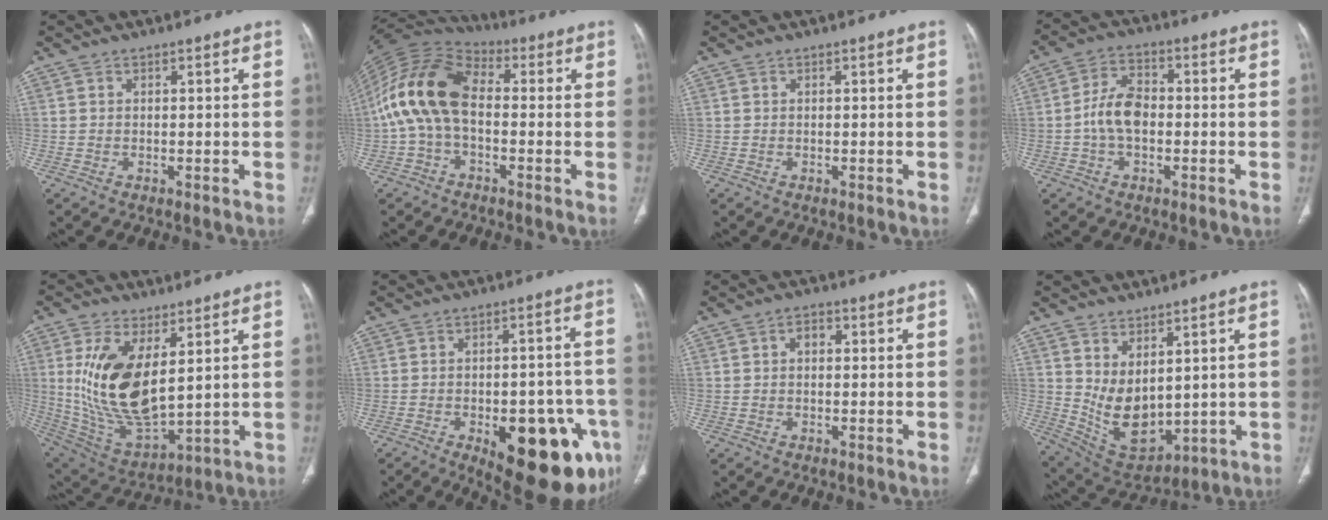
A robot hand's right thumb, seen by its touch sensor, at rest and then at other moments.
{"total": 15.1, "force": [-0.5, 9.1, 12.0], "torque": [-0.237, 0.037, -0.023]}
{"total": 0.0}
{"total": 7.5, "force": [-1.1, 4.6, 5.8], "torque": [-0.103, 0.021, -0.029]}
{"total": 17.7, "force": [4.6, 8.5, 14.8], "torque": [-0.279, -0.025, 0.110]}
{"total": 22.0, "force": [-8.8, 9.5, 17.8], "torque": [-0.169, 0.022, -0.099]}
{"total": 2.3, "force": [0.3, 1.5, 1.6], "torque": [-0.022, 0.012, 0.003]}
{"total": 10.6, "force": [2.4, 6.1, 8.4], "torque": [-0.129, -0.027, 0.078]}